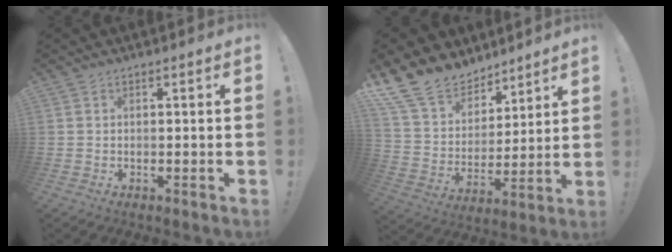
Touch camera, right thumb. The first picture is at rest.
{"total": 16.2, "force": [12.1, 9.6, 4.9], "torque": [-0.094, -0.084, 0.239]}